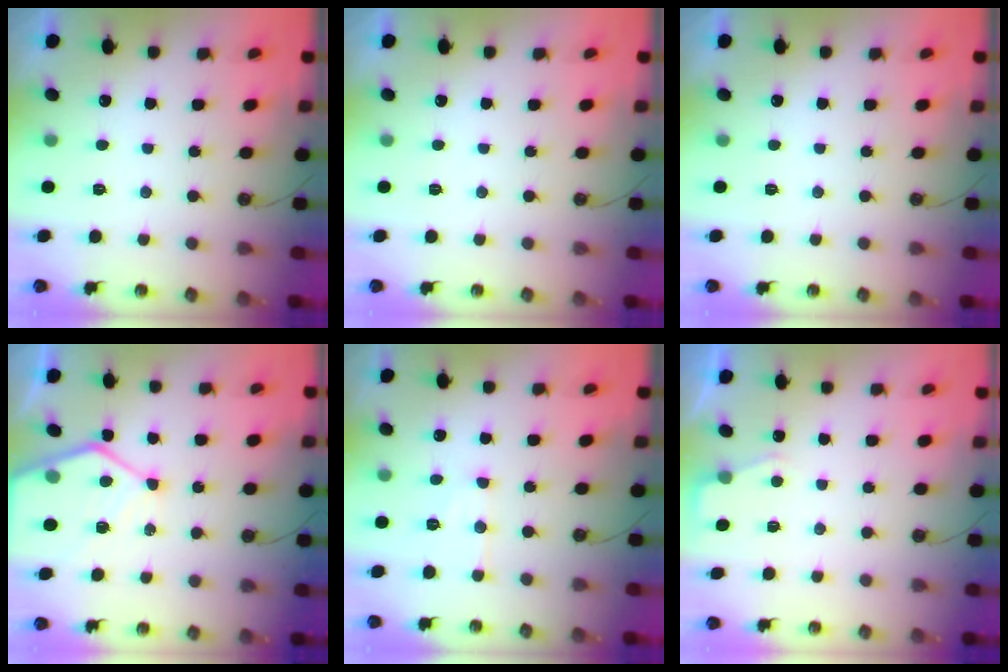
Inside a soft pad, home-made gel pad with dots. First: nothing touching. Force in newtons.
{"total": 0.0}
{"total": 0.0}
{"total": 11.6, "press": 11.6, "slide": 1.1}
{"total": 7.5, "press": 7.5, "slide": 0.6}
{"total": 2.8, "press": 2.7, "slide": 0.5}